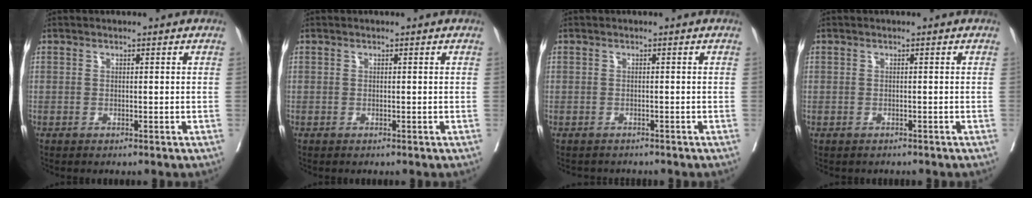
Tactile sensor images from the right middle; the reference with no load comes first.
{"total": 0.0}
{"total": 2.4, "force": [-2.1, 1.2, -0.1], "torque": [-0.004, 0.000, -0.036]}
{"total": 1.2, "force": [-0.9, 0.8, -0.1], "torque": [-0.007, 0.003, -0.015]}